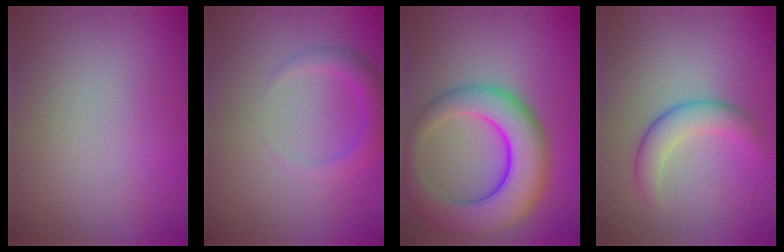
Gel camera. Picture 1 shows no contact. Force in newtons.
{"total": 2.5, "press": 2.5, "slide": 0.2}
{"total": 9.2, "press": 9.2, "slide": 0.6}
{"total": 3.4, "press": 3.4, "slide": 0.0}